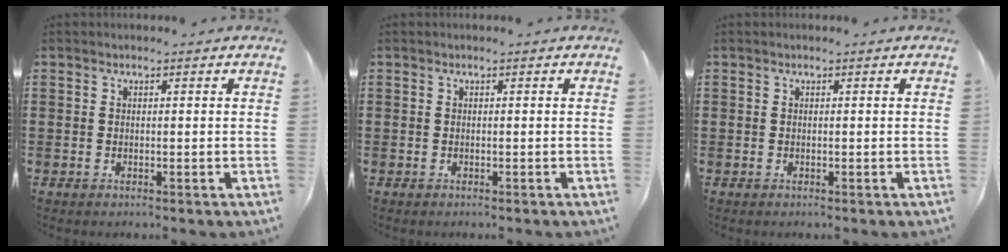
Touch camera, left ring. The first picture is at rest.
{"total": 0.0}
{"total": 0.0}